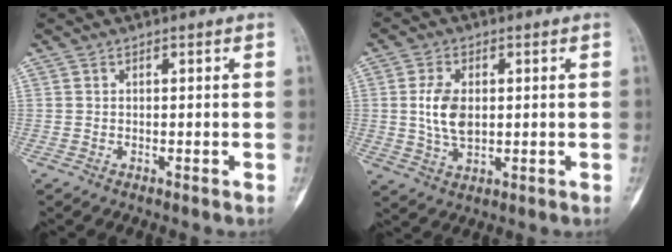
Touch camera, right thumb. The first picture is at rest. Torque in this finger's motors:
{"motor_torque": [1.14, 1.19, 0.44, -0.45, 0.31]}